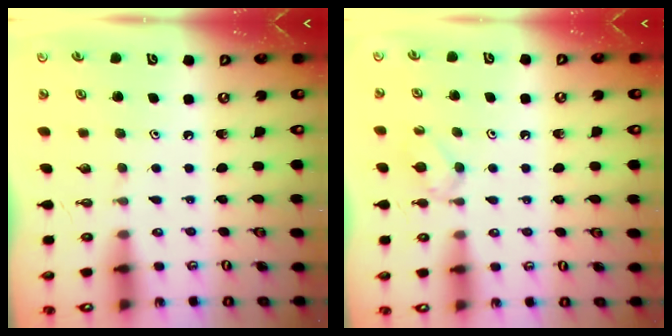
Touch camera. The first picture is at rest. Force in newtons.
{"total": 4.6, "press": 4.5, "slide": 0.8}